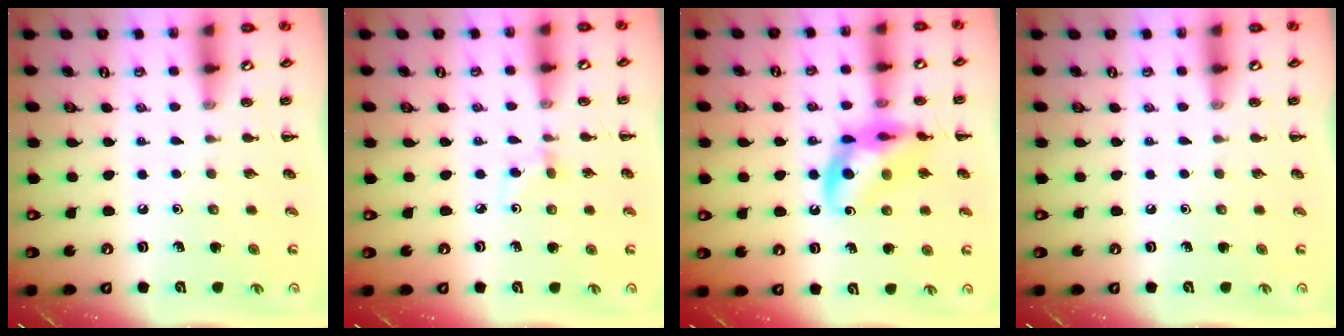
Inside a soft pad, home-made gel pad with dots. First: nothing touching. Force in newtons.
{"total": 2.7, "press": 2.4, "slide": 1.2}
{"total": 13.4, "press": 13.2, "slide": 2.5}
{"total": 0.0}